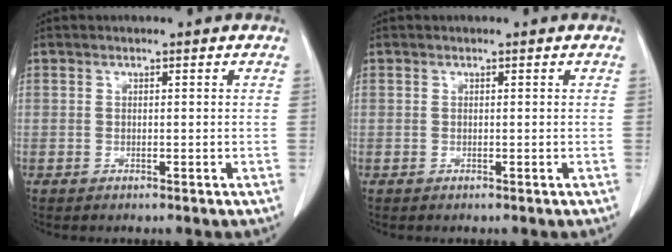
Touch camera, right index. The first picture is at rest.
{"total": 0.0}